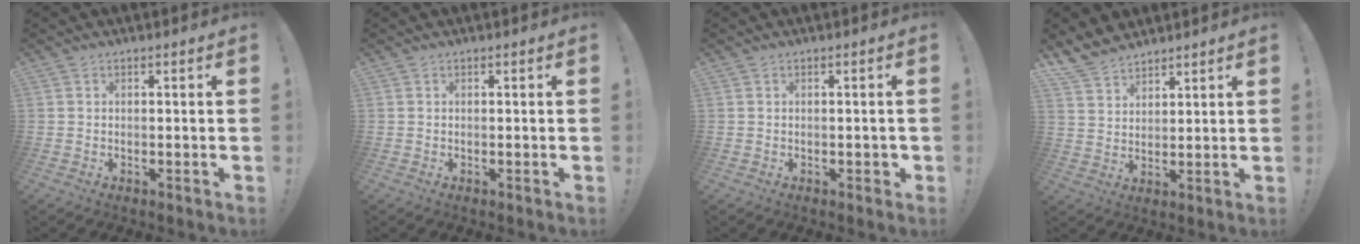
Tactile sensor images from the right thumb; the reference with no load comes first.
{"total": 0.0}
{"total": 1.6, "force": [-0.3, 1.1, 1.0], "torque": [-0.017, 0.006, -0.006]}
{"total": 7.4, "force": [6.4, 3.3, 1.5], "torque": [-0.029, -0.047, 0.125]}